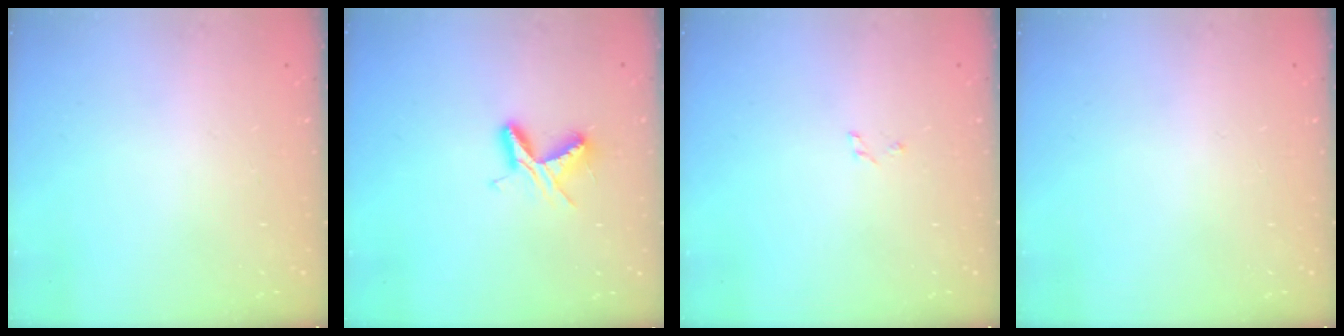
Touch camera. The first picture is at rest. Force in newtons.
{"total": 5.9, "press": 5.9, "slide": 0.5}
{"total": 1.5, "press": 1.5, "slide": 0.2}
{"total": 0.0}